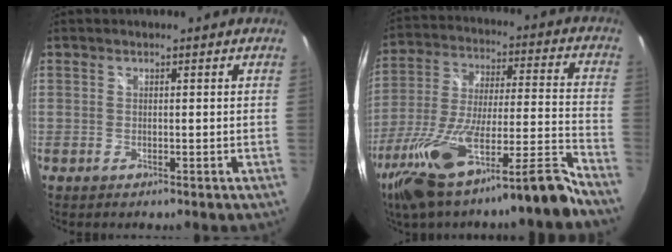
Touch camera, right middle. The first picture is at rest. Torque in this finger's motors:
{"motor_torque": [1.08, -1.06, 0.41, 0.21]}